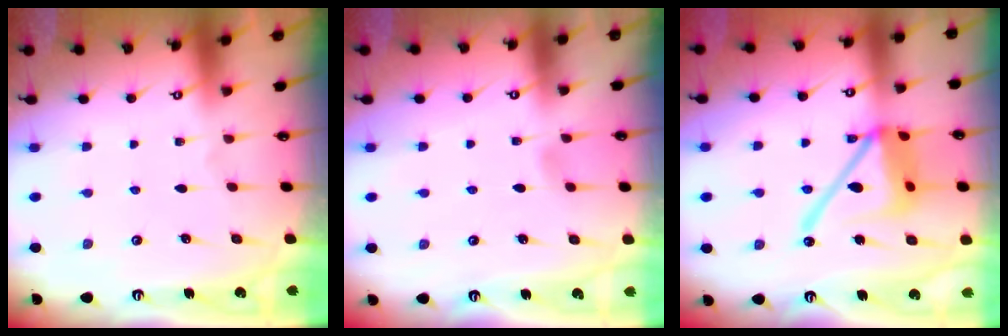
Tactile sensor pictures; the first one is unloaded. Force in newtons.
{"total": 3.7, "press": 3.7, "slide": 0.6}
{"total": 16.9, "press": 16.8, "slide": 1.9}